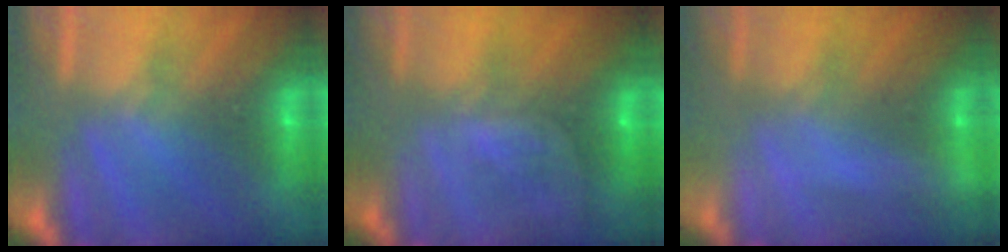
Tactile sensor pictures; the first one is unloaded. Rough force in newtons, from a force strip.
{"total": 4.8}
{"total": 2.3}